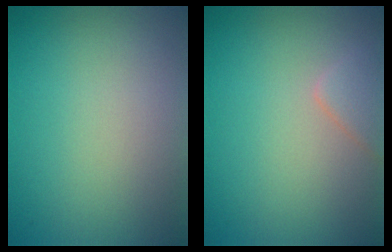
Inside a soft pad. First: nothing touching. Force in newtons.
{"total": 1.7, "press": 1.7, "slide": 0.1}